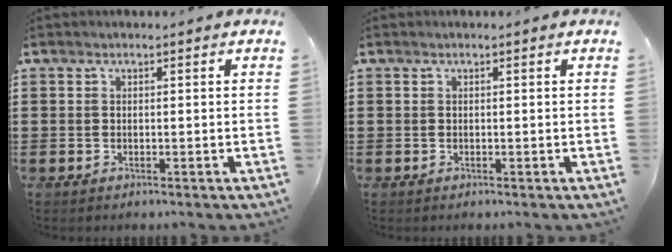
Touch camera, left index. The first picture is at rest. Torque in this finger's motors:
{"motor_torque": [0.00, 0.00, 0.01, 0.01]}